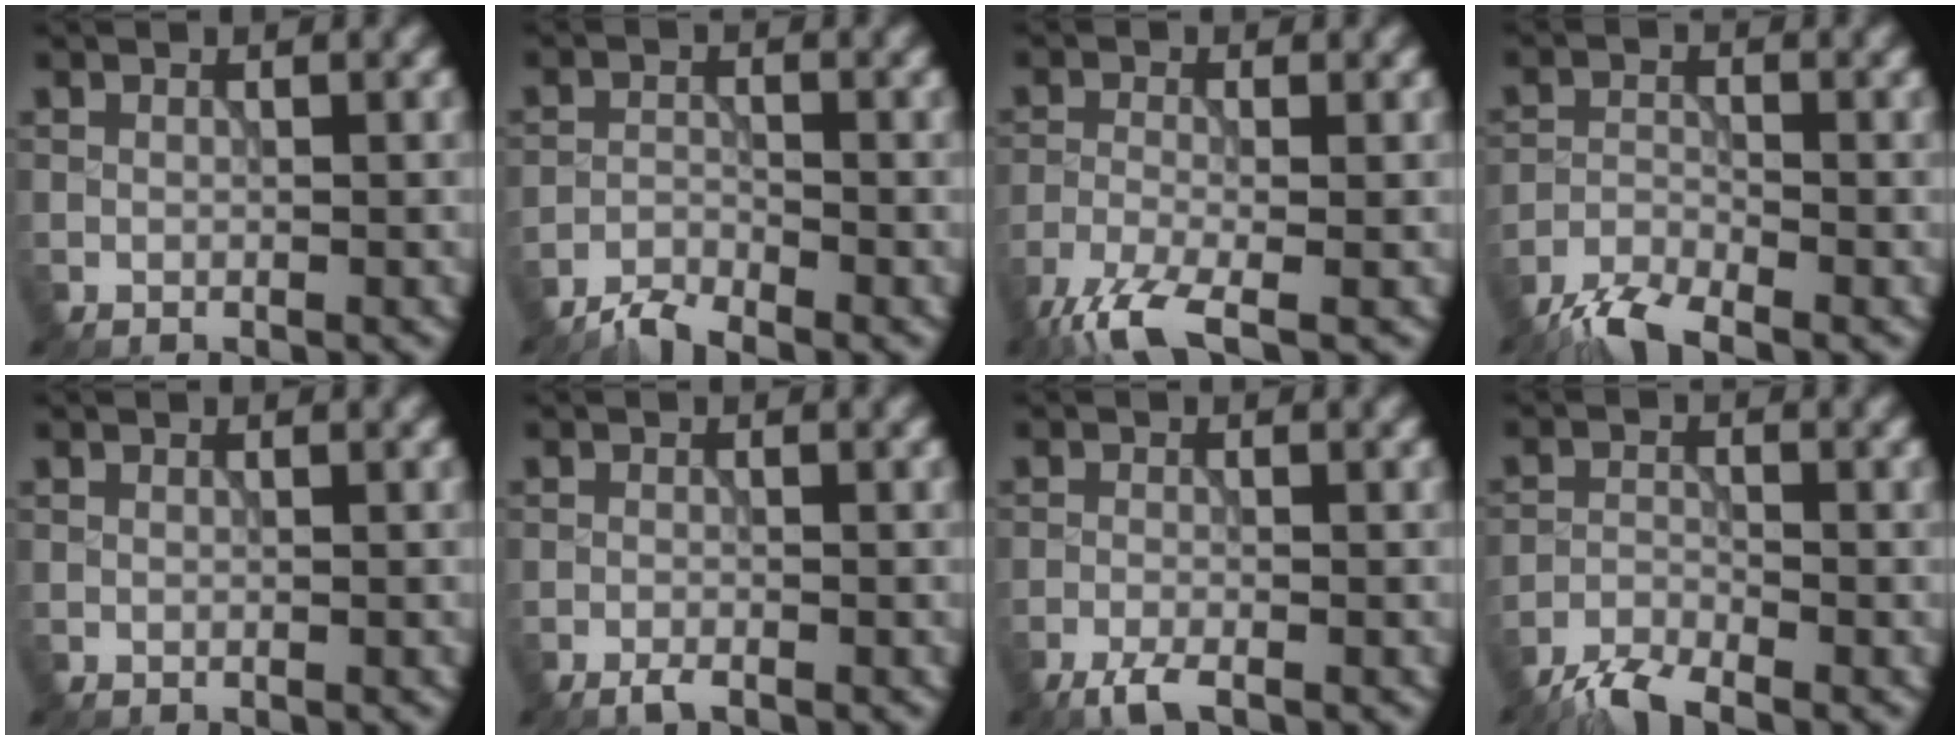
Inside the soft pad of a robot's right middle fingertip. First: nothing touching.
{"total": 2.6, "force": [-2.5, 0.2, 0.6], "torque": [-0.012, -0.002, -0.057]}
{"total": 5.8, "force": [-4.1, 1.3, 3.9], "torque": [-0.078, -0.012, -0.092]}
{"total": 4.6, "force": [-3.9, 1.0, 2.2], "torque": [-0.044, -0.008, -0.084]}
{"total": 0.0}
{"total": 1.1, "force": [-0.9, 0.2, 0.6], "torque": [-0.013, -0.001, -0.021]}
{"total": 2.2, "force": [-1.7, 0.4, 1.4], "torque": [-0.031, -0.007, -0.040]}
{"total": 3.7, "force": [-3.3, 0.7, 1.6], "torque": [-0.035, -0.006, -0.074]}